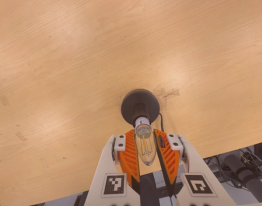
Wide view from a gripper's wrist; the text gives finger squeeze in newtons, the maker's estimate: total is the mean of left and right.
{"total": 12.2, "left": 11.9, "right": 12.5}